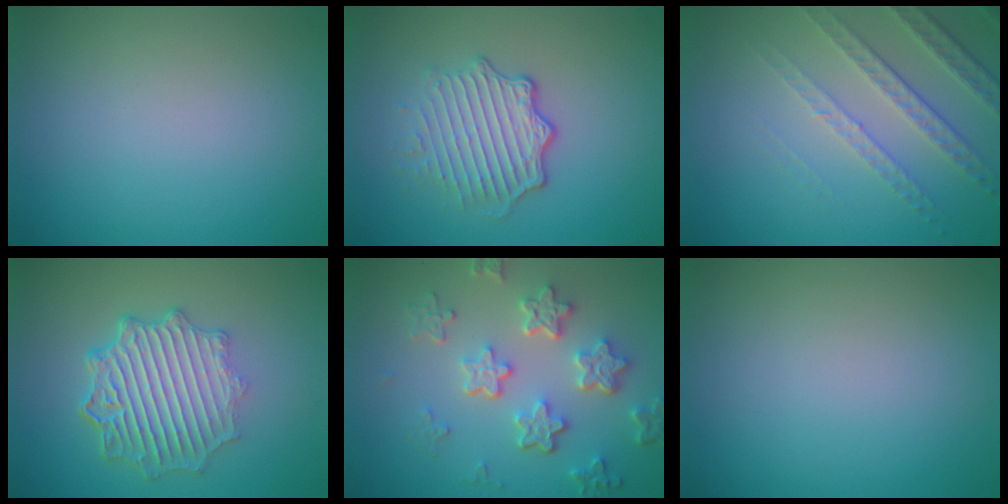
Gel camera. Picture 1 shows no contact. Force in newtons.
{"total": 4.9, "press": 3.3, "slide": 3.6}
{"total": 4.6, "press": 3.2, "slide": 3.3}
{"total": 7.0, "press": 5.3, "slide": 4.5}
{"total": 5.3, "press": 4.2, "slide": 3.3}
{"total": 0.0}